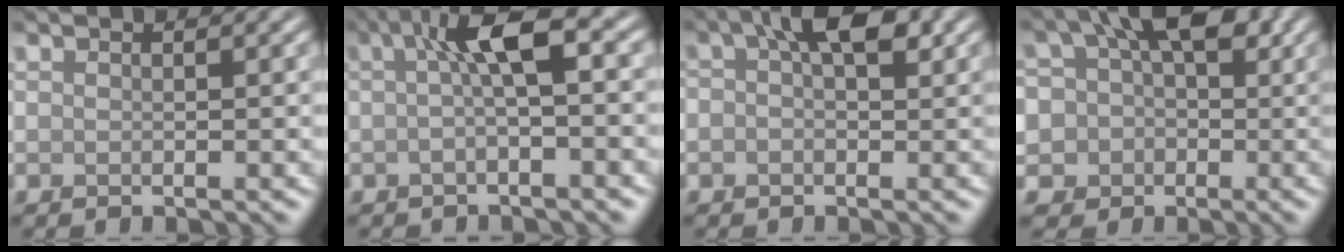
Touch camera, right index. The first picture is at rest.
{"total": 4.7, "force": [0.6, 1.0, 4.6], "torque": [-0.077, 0.021, 0.002]}
{"total": 4.8, "force": [1.5, 2.5, 3.8], "torque": [-0.050, 0.014, 0.009]}
{"total": 10.3, "force": [0.1, 9.0, 5.0], "torque": [-0.062, 0.026, -0.041]}